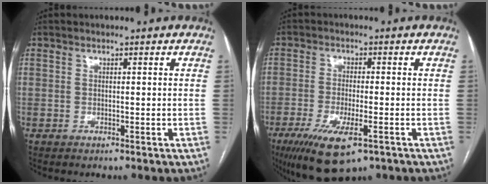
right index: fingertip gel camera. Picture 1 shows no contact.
{"total": 10.6, "force": [-5.8, 2.8, 8.4], "torque": [-0.153, -0.025, -0.092]}